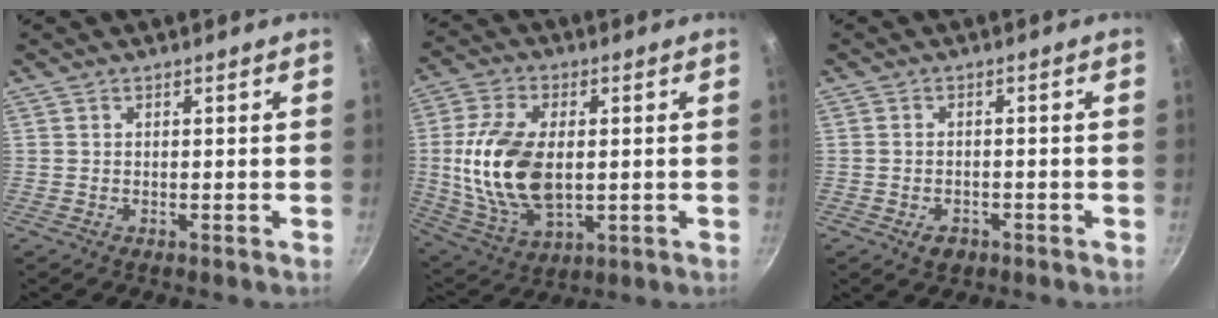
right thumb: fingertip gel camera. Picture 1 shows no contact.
{"total": 16.9, "force": [0.5, 9.8, 13.7], "torque": [-0.260, -0.001, 0.017]}
{"total": 2.8, "force": [-1.5, 1.9, 1.4], "torque": [-0.020, 0.013, -0.019]}